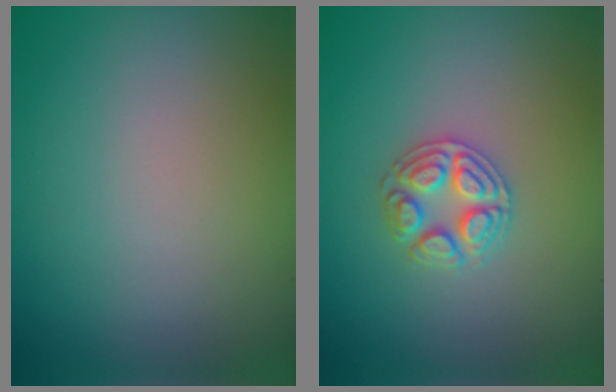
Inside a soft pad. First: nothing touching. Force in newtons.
{"total": 2.5, "press": 2.5, "slide": 0.4}